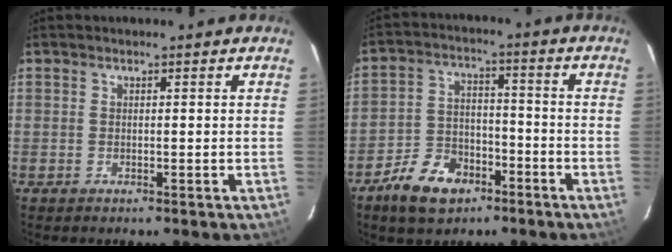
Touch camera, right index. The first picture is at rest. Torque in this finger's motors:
{"motor_torque": [0.34, -0.33, -0.10, -0.21]}